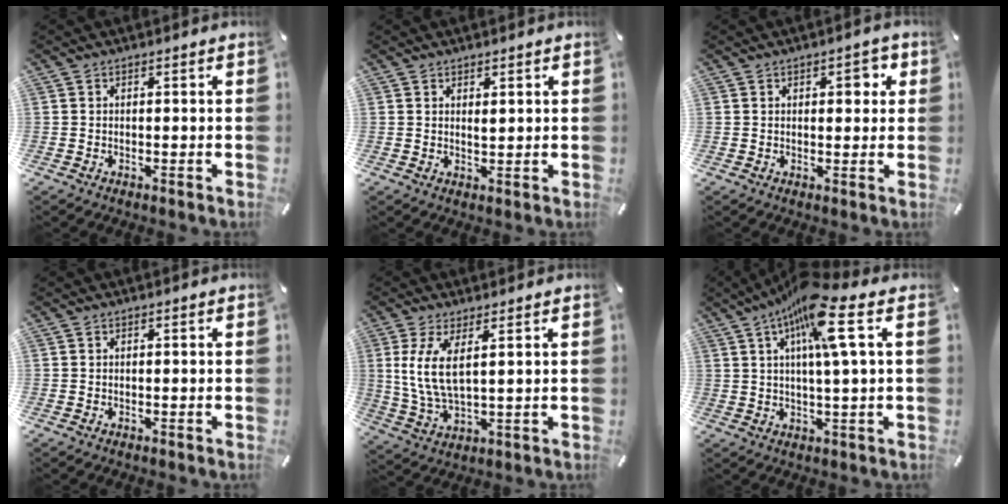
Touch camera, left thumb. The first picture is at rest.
{"total": 1.5, "force": [0.9, 0.7, 1.0], "torque": [-0.013, -0.004, 0.015]}
{"total": 3.6, "force": [1.2, 2.2, 2.6], "torque": [-0.024, -0.005, 0.010]}
{"total": 0.0}
{"total": 8.7, "force": [2.7, 3.2, 7.6], "torque": [-0.186, -0.012, 0.045]}
{"total": 12.7, "force": [4.9, 1.5, 11.7], "torque": [-0.208, -0.011, 0.081]}